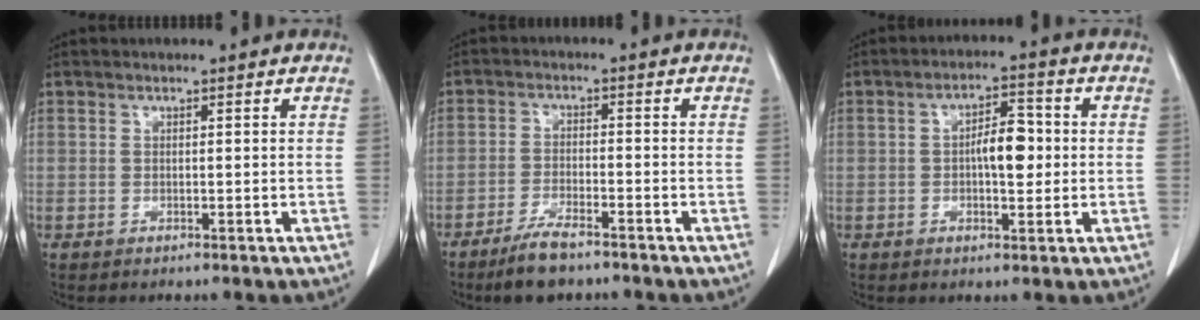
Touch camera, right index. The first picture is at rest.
{"total": 5.9, "force": [-4.6, 1.2, 3.5], "torque": [-0.074, -0.010, -0.082]}
{"total": 5.8, "force": [-0.2, 2.2, 5.4], "torque": [-0.090, 0.014, -0.004]}